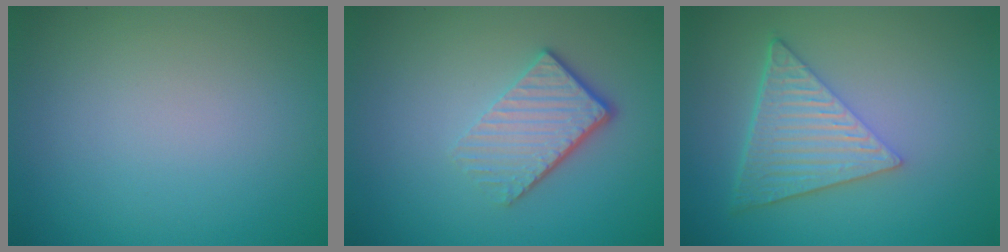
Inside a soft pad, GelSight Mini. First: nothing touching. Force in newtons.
{"total": 4.3, "press": 2.9, "slide": 3.2}
{"total": 6.5, "press": 4.5, "slide": 4.7}